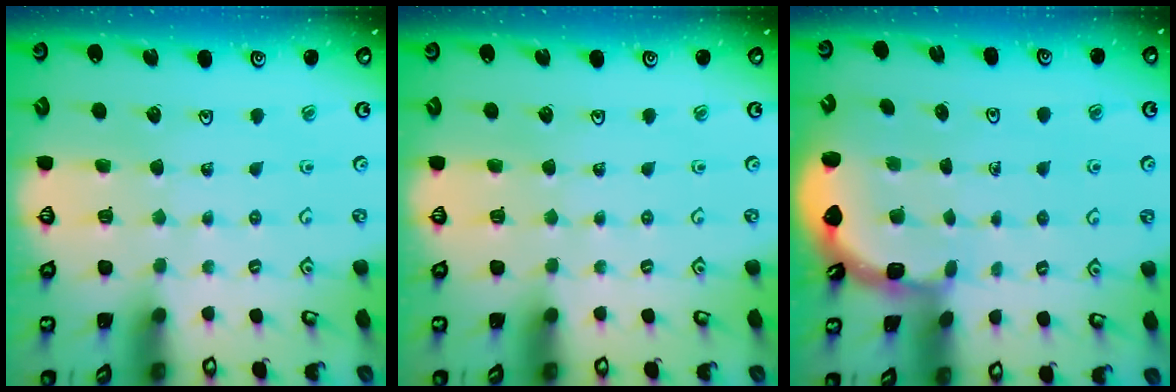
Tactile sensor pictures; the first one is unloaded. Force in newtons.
{"total": 0.0}
{"total": 1.9, "press": 1.9, "slide": 0.3}